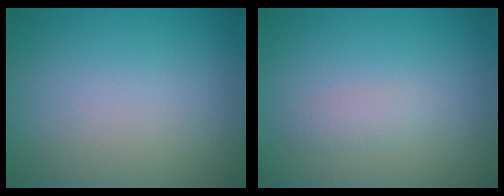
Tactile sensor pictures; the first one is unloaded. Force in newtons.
{"total": 1.0, "press": 1.0, "slide": 0.0}